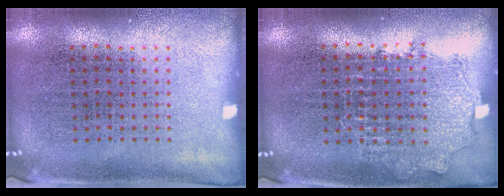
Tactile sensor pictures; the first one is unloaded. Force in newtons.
{"total": 0.9, "press": 0.9, "slide": 0.2}